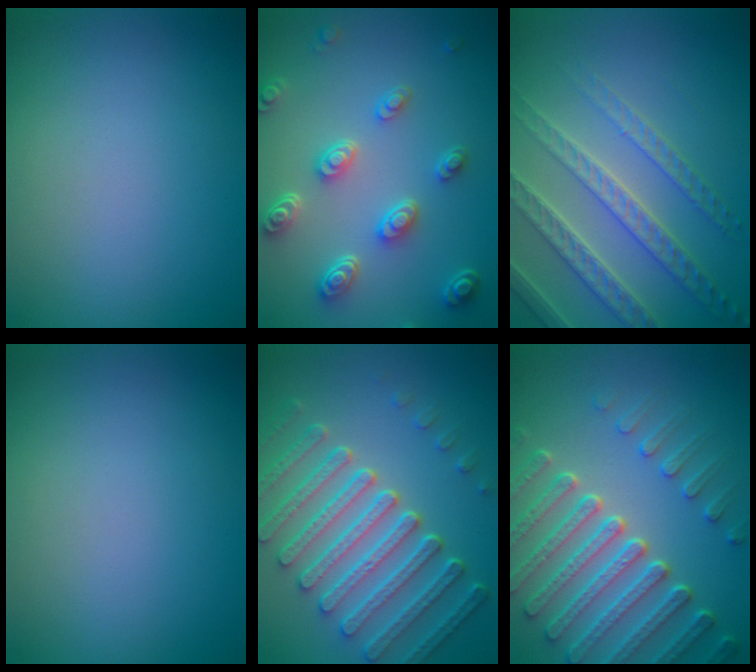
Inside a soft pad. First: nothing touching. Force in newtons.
{"total": 4.6, "press": 3.7, "slide": 2.8}
{"total": 4.4, "press": 4.2, "slide": 1.5}
{"total": 0.0}
{"total": 7.7, "press": 5.9, "slide": 5.0}
{"total": 7.6, "press": 5.7, "slide": 5.0}